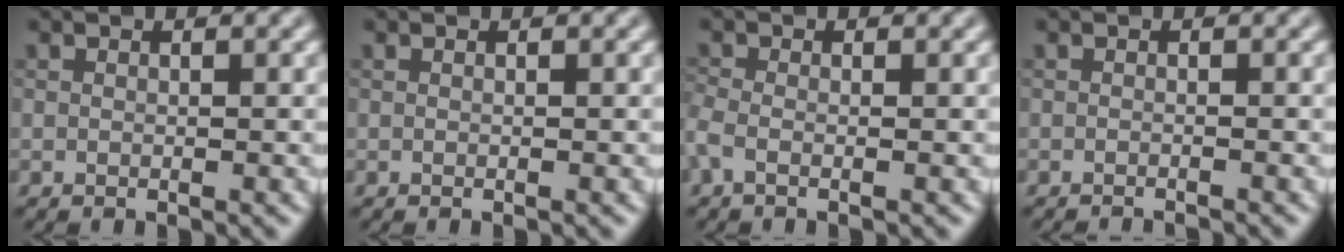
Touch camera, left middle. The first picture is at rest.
{"total": 0.0}
{"total": 1.5, "force": [-0.6, 0.7, 1.2], "torque": [-0.031, -0.005, -0.020]}
{"total": 1.8, "force": [-1.6, 0.3, 0.6], "torque": [0.001, -0.003, -0.024]}